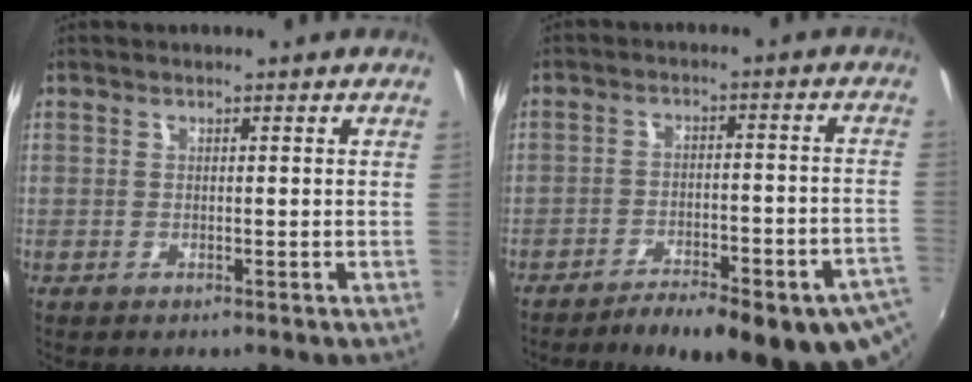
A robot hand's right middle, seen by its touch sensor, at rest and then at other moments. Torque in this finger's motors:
{"motor_torque": [1.01, -1.13, 0.22, 0.05]}